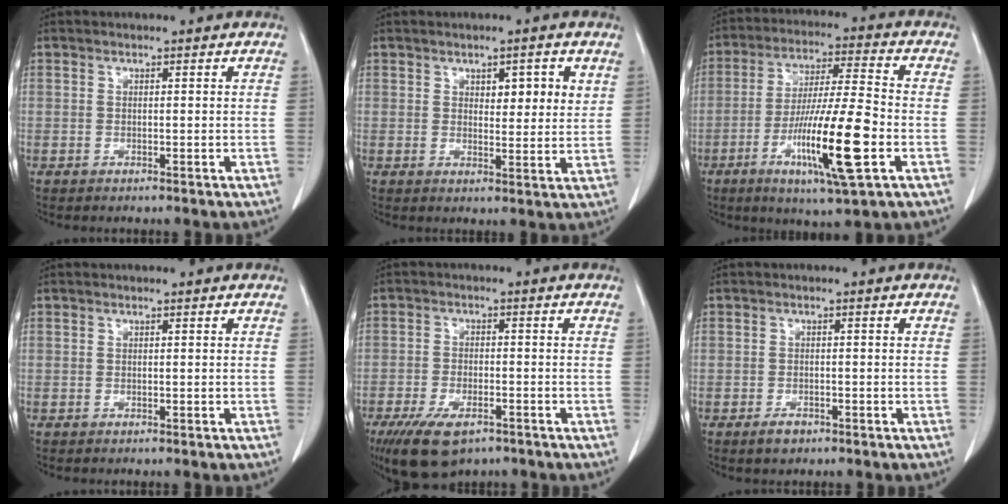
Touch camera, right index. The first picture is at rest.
{"total": 4.6, "force": [2.1, 1.8, 3.7], "torque": [-0.049, -0.004, 0.029]}
{"total": 15.4, "force": [-5.2, 0.5, 14.5], "torque": [-0.271, -0.019, -0.089]}
{"total": 0.0}
{"total": 9.4, "force": [-6.1, 4.1, 5.9], "torque": [-0.109, -0.012, -0.099]}
{"total": 2.1, "force": [-1.4, 1.2, 1.0], "torque": [-0.018, 0.001, -0.017]}